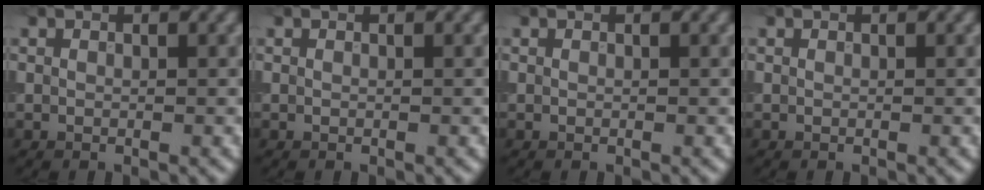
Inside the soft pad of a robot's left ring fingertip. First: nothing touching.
{"total": 0.0}
{"total": 0.0}
{"total": 0.0}